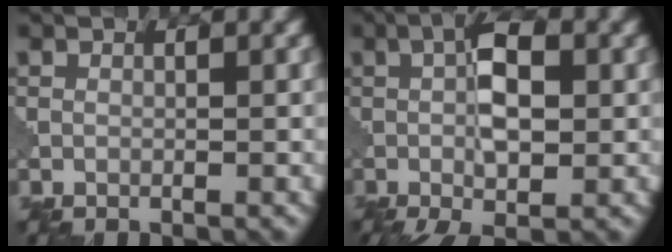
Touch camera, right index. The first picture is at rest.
{"total": 6.1, "force": [-0.4, 2.3, 5.6], "torque": [-0.098, 0.007, -0.014]}